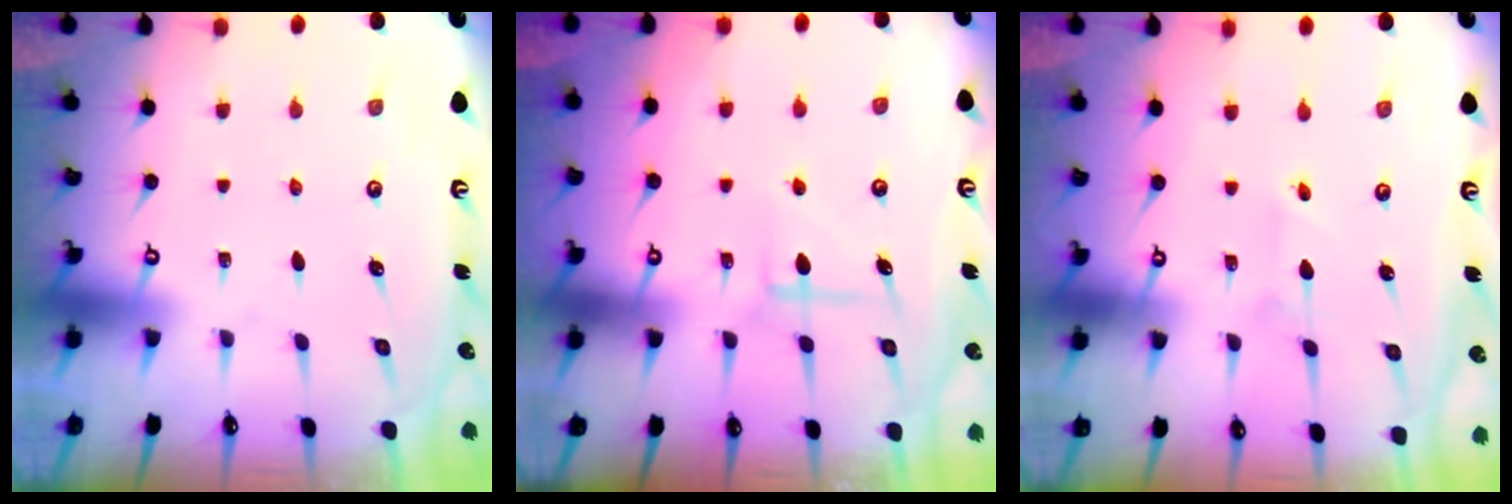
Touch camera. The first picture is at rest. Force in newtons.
{"total": 8.0, "press": 8.0, "slide": 0.6}
{"total": 1.6, "press": 1.6, "slide": 0.2}